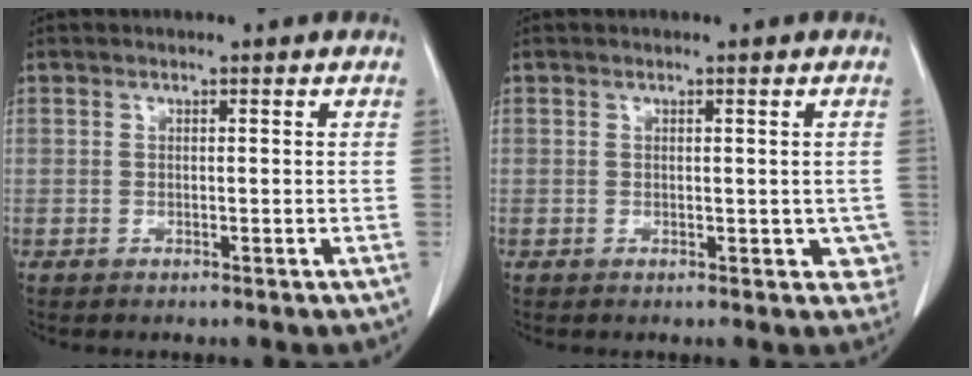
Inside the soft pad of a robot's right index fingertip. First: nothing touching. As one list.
[{"total": 3.1, "force": [0.0, 2.3, 2.1], "torque": [0.002, 0.000, 0.002]}]